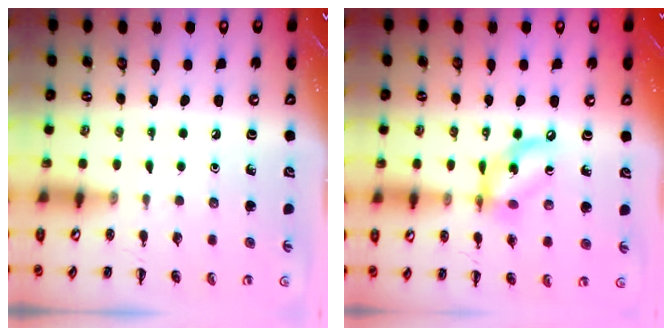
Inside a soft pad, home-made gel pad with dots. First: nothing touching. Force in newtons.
{"total": 11.4, "press": 11.0, "slide": 2.8}